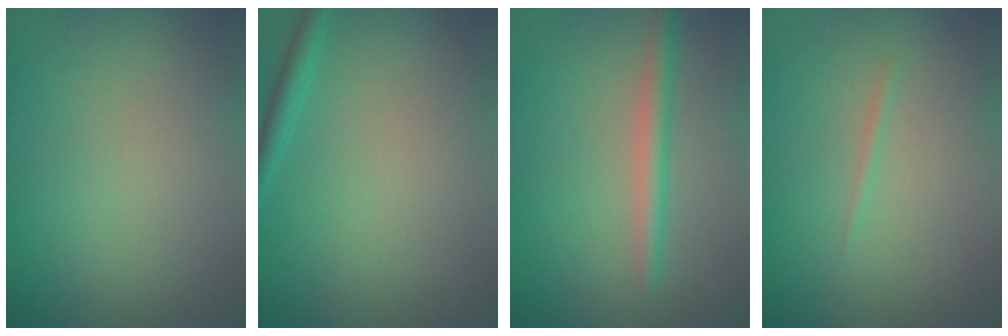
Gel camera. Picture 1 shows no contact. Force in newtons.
{"total": 1.5, "press": 1.5, "slide": 0.1}
{"total": 2.3, "press": 2.3, "slide": 0.1}
{"total": 0.6, "press": 0.5, "slide": 0.1}